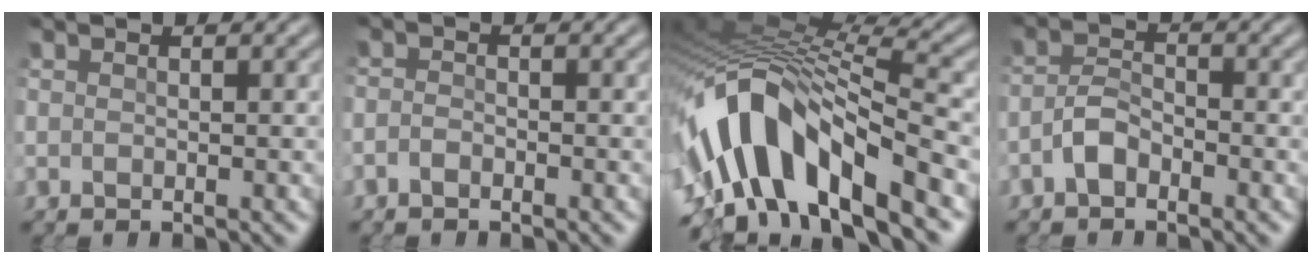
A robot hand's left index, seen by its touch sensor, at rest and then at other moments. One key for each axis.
{"total": 0.9, "fx": -0.7, "fy": 0.3, "fz": 0.4, "tx": -0.008, "ty": 0.006, "tz": -0.018}
{"total": 12.4, "fx": -4.7, "fy": 5.5, "fz": 10.0, "tx": -0.183, "ty": 0.018, "tz": -0.088}
{"total": 2.1, "fx": -1.4, "fy": 0.9, "fz": 1.4, "tx": -0.029, "ty": 0.012, "tz": -0.031}